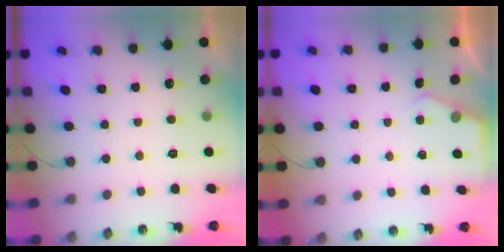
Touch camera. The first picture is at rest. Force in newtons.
{"total": 2.6, "press": 2.6, "slide": 0.4}